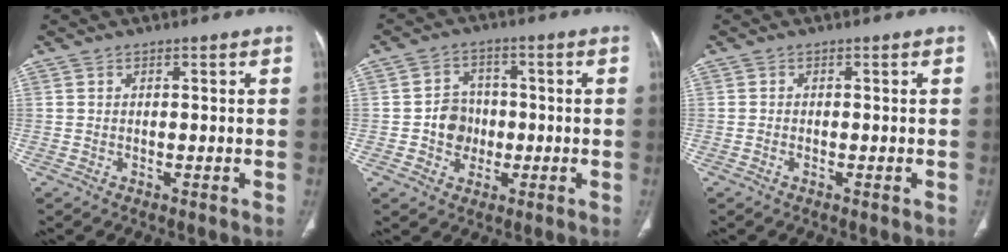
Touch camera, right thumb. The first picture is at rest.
{"total": 6.4, "force": [-1.0, 5.7, 2.5], "torque": [-0.008, 0.014, -0.020]}
{"total": 0.5, "force": [-0.3, 0.2, 0.3], "torque": [-0.009, 0.001, -0.007]}